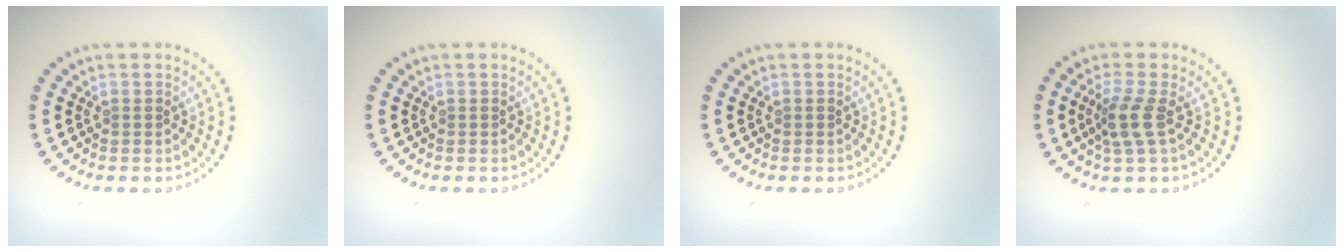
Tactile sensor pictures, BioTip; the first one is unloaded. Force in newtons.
{"total": 0.0}
{"total": 0.0}
{"total": 2.6, "press": 2.0, "slide": 1.7}